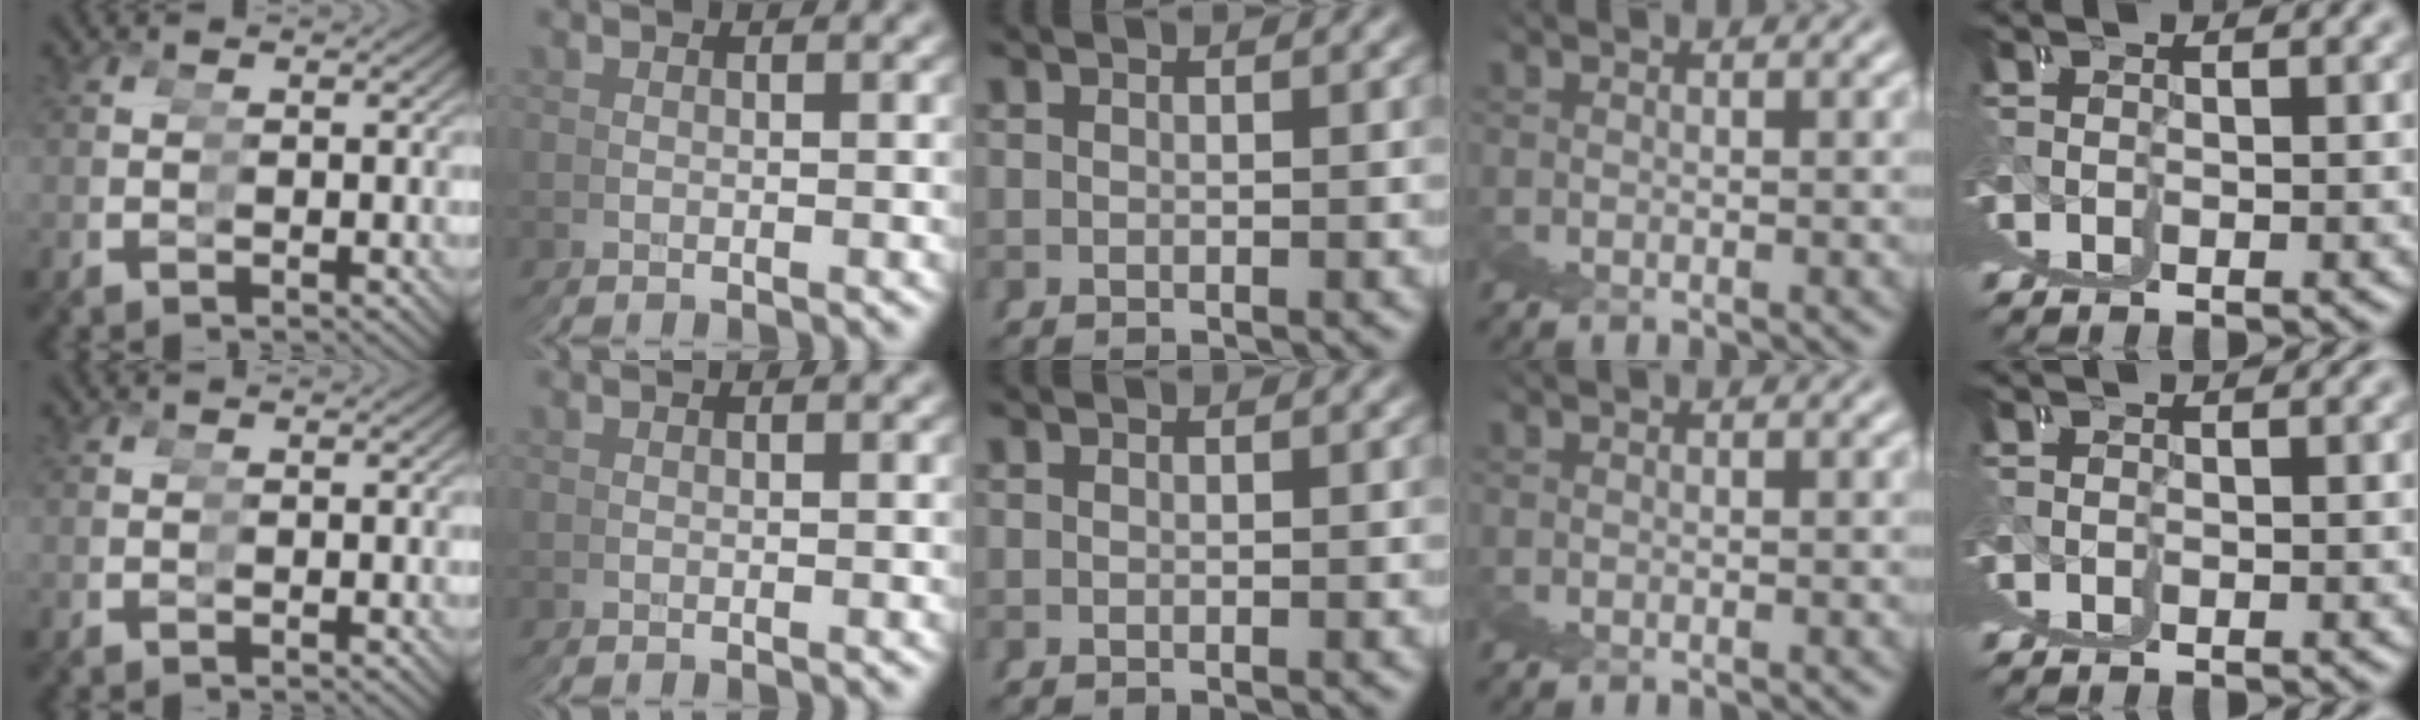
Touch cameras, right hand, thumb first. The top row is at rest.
{}